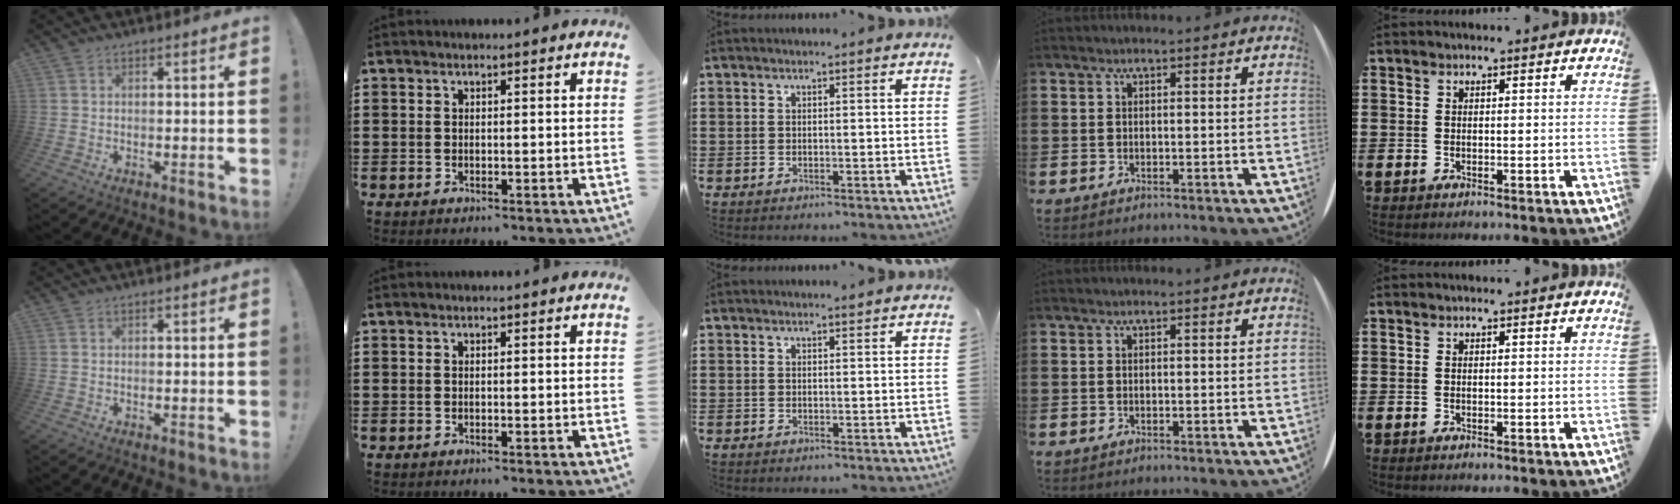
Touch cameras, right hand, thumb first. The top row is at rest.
{}